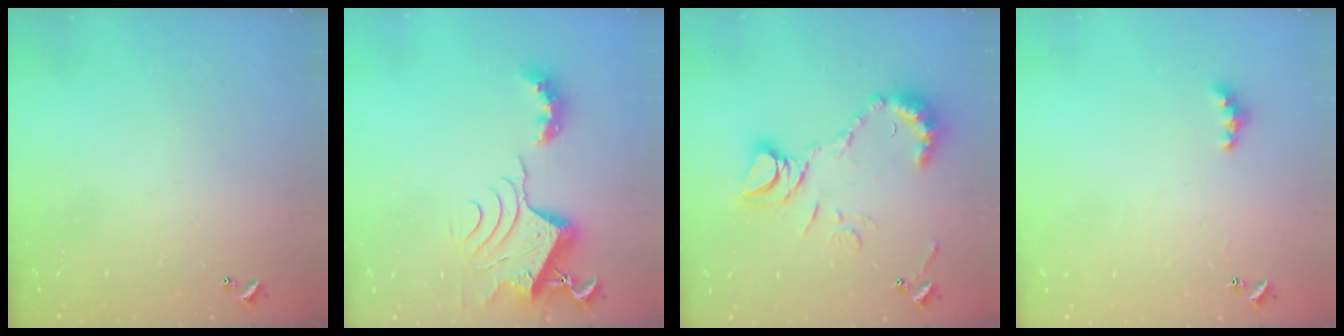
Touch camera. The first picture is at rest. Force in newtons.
{"total": 11.5, "press": 11.5, "slide": 1.0}
{"total": 13.5, "press": 13.4, "slide": 1.2}
{"total": 4.2, "press": 4.2, "slide": 0.6}